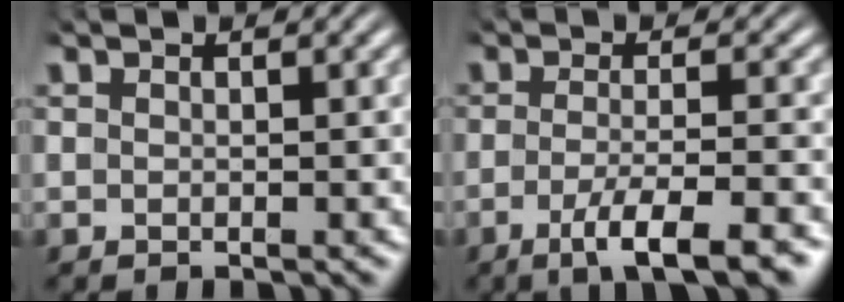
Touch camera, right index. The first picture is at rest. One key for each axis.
{"total": 6.1, "fx": -3.9, "fy": 1.0, "fz": 4.7, "tx": -0.078, "ty": -0.025, "tz": -0.051}